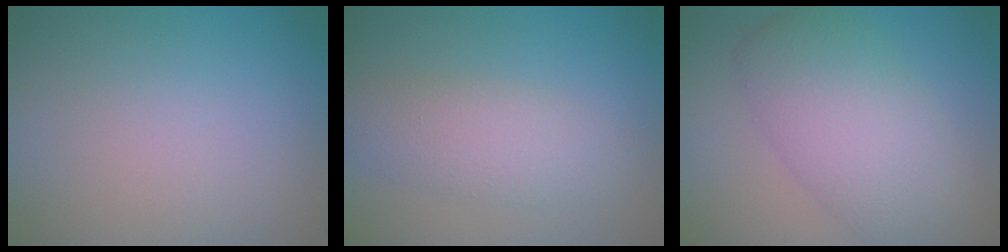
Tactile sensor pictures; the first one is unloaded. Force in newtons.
{"total": 3.5, "press": 3.5, "slide": 0.3}
{"total": 7.1, "press": 7.0, "slide": 0.5}